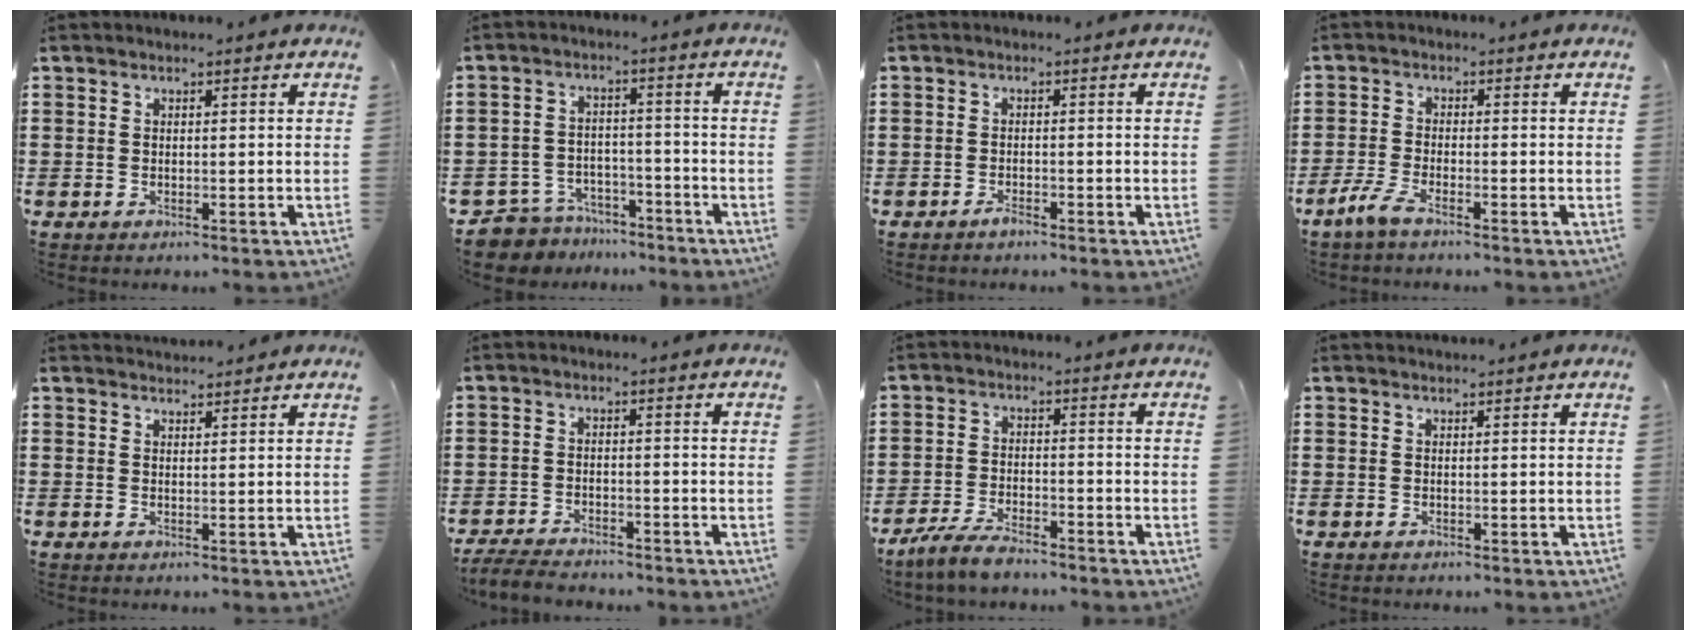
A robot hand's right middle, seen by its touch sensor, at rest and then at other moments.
{"total": 6.1, "force": [-6.0, 1.3, 0.1], "torque": [-0.024, 0.006, -0.127]}
{"total": 1.4, "force": [-1.2, 0.4, 0.7], "torque": [-0.016, -0.004, -0.021]}
{"total": 3.7, "force": [-2.7, 0.8, 2.4], "torque": [-0.067, -0.007, -0.058]}
{"total": 1.7, "force": [1.7, 0.3, -0.1], "torque": [-0.002, 0.003, 0.033]}
{"total": 3.5, "force": [-3.4, 0.7, 0.6], "torque": [-0.019, 0.000, -0.073]}
{"total": 4.7, "force": [-4.1, 1.0, 2.0], "torque": [-0.047, 0.000, -0.084]}
{"total": 0.6, "force": [0.6, 0.1, 0.0], "torque": [-0.002, 0.000, 0.012]}